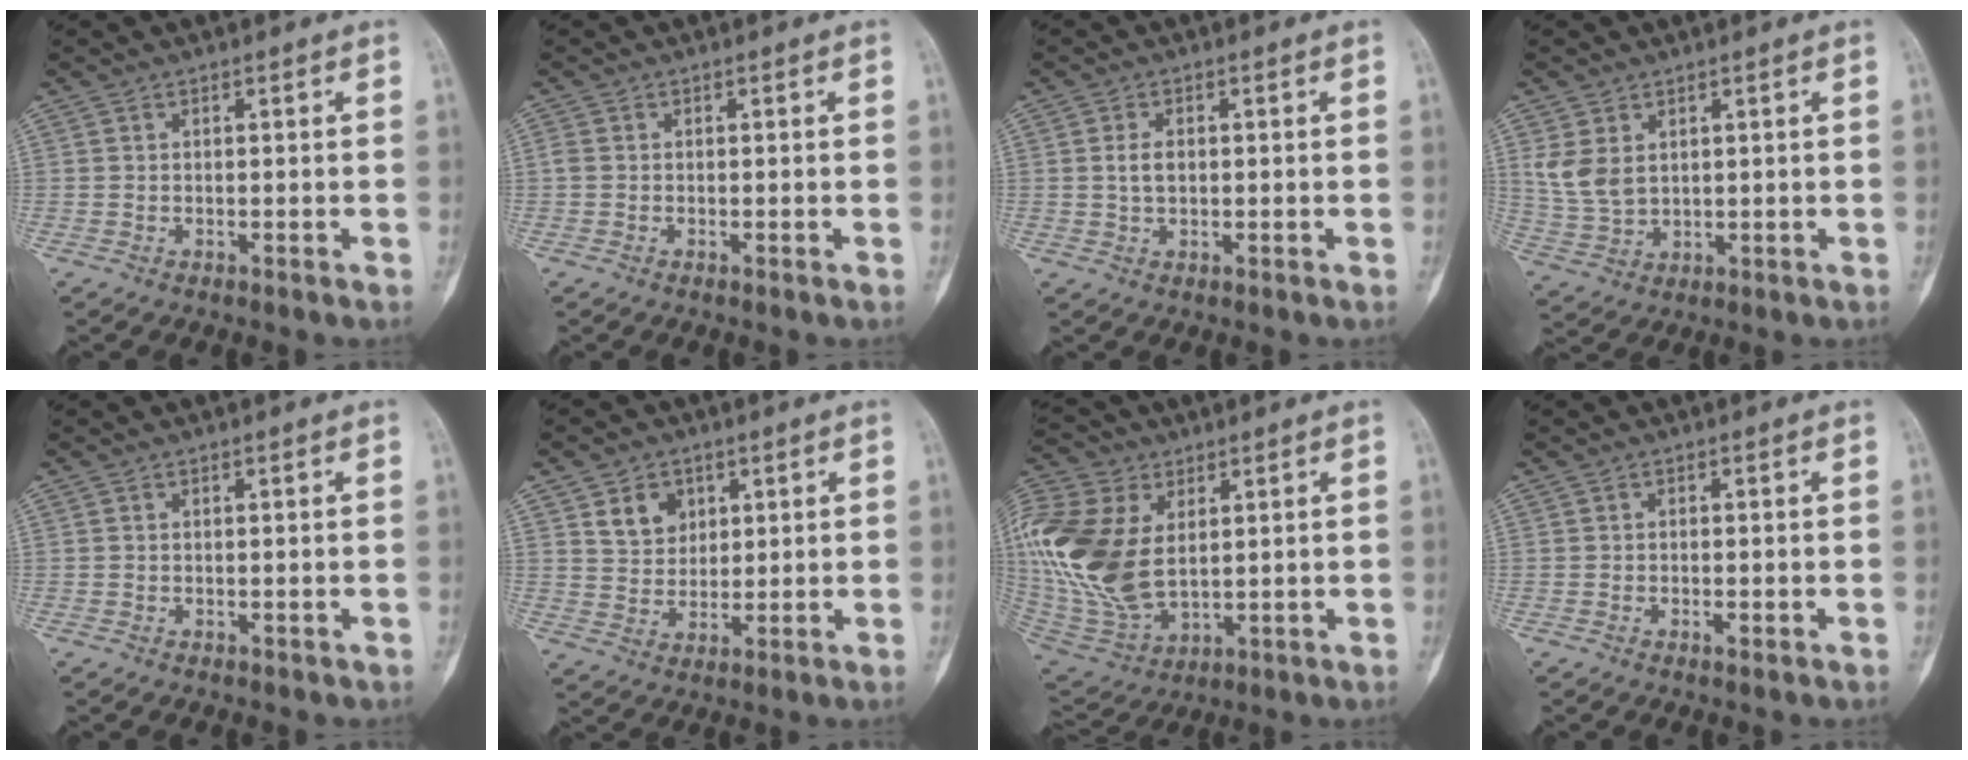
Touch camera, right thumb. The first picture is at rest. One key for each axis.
{"total": 0.9, "fx": 0.0, "fy": 0.7, "fz": 0.6, "tx": -0.015, "ty": -0.001, "tz": -0.002}
{"total": 3.0, "fx": 0.3, "fy": 1.9, "fz": 2.3, "tx": -0.042, "ty": 0.002, "tz": 0.007}
{"total": 6.5, "fx": 2.1, "fy": 4.6, "fz": 4.1, "tx": -0.077, "ty": -0.008, "tz": 0.058}
{"total": 0.0}
{"total": 6.7, "fx": 3.0, "fy": 5.2, "fz": 2.8, "tx": -0.023, "ty": -0.017, "tz": 0.057}
{"total": 22.1, "fx": 4.4, "fy": 14.0, "fz": 16.5, "tx": -0.372, "ty": -0.024, "tz": 0.091}
{"total": 1.3, "fx": -0.4, "fy": 0.6, "fz": 1.0, "tx": -0.018, "ty": -0.001, "tz": -0.007}